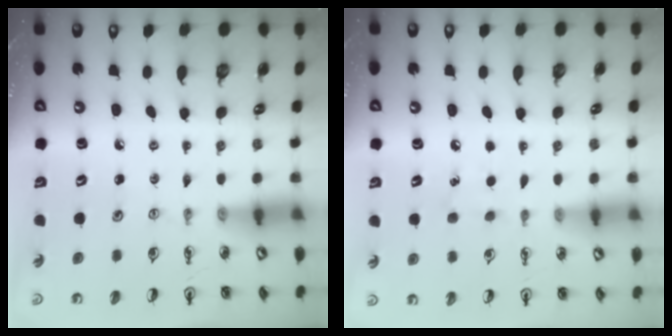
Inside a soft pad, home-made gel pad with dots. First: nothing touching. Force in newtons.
{"total": 6.6, "press": 6.5, "slide": 0.8}